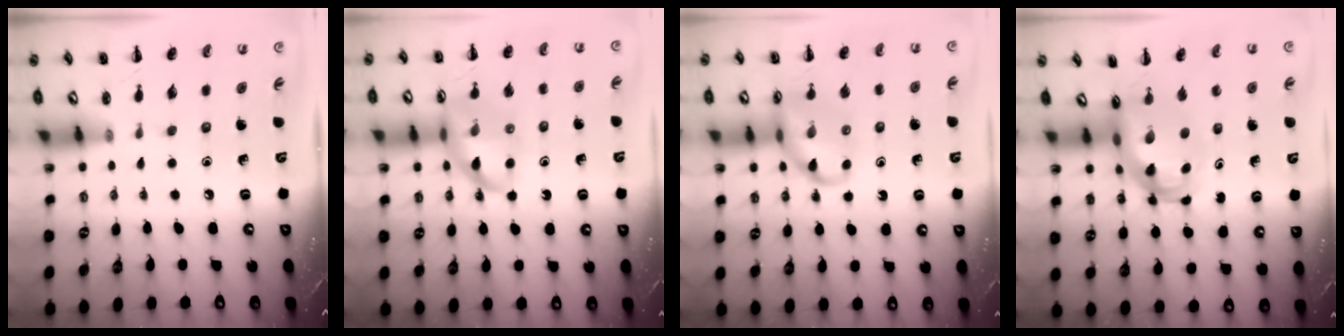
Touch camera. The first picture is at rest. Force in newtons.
{"total": 14.7, "press": 14.4, "slide": 2.8}
{"total": 13.7, "press": 13.5, "slide": 2.3}
{"total": 5.5, "press": 5.3, "slide": 1.5}